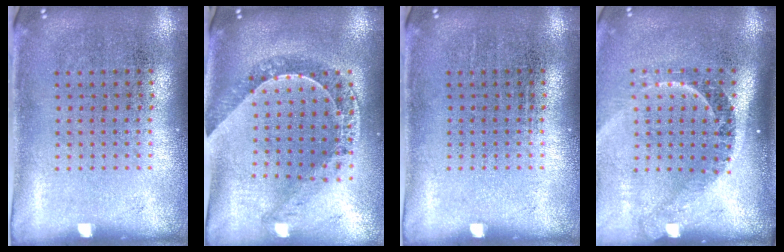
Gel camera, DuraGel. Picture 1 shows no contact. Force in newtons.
{"total": 1.1, "press": 1.1, "slide": 0.2}
{"total": 0.0}
{"total": 2.3, "press": 1.6, "slide": 1.6}